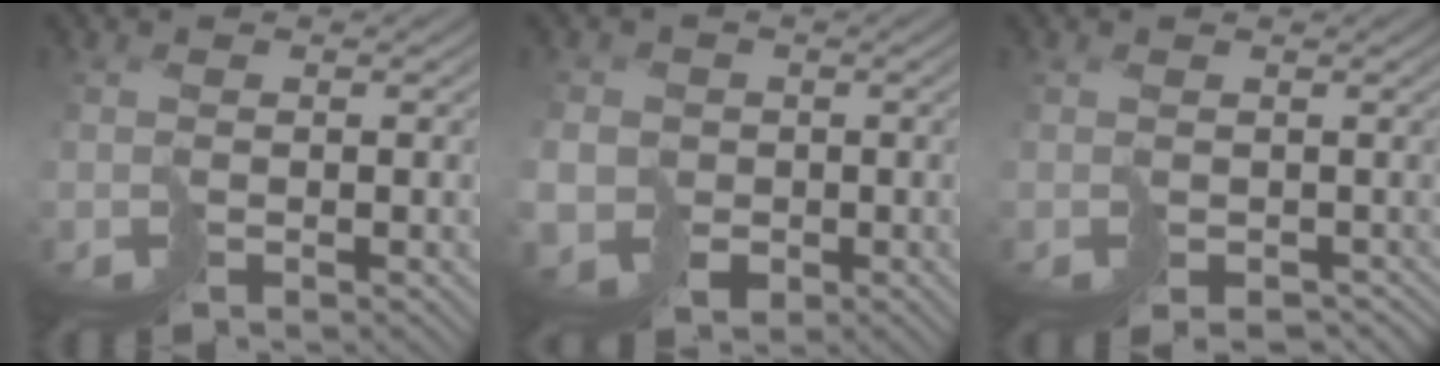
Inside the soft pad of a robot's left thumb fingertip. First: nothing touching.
{"total": 5.4, "force": [-1.5, 5.0, 1.5], "torque": [-0.035, -0.022, -0.045]}
{"total": 1.8, "force": [-0.5, 1.6, 0.8], "torque": [-0.008, -0.013, -0.001]}